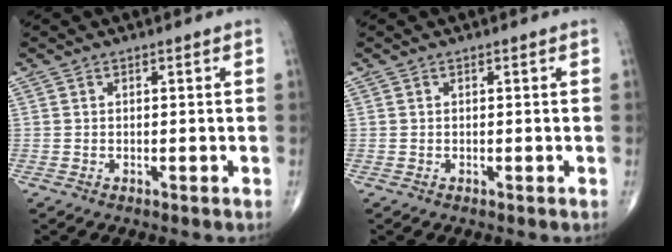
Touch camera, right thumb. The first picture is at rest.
{"total": 0.0}